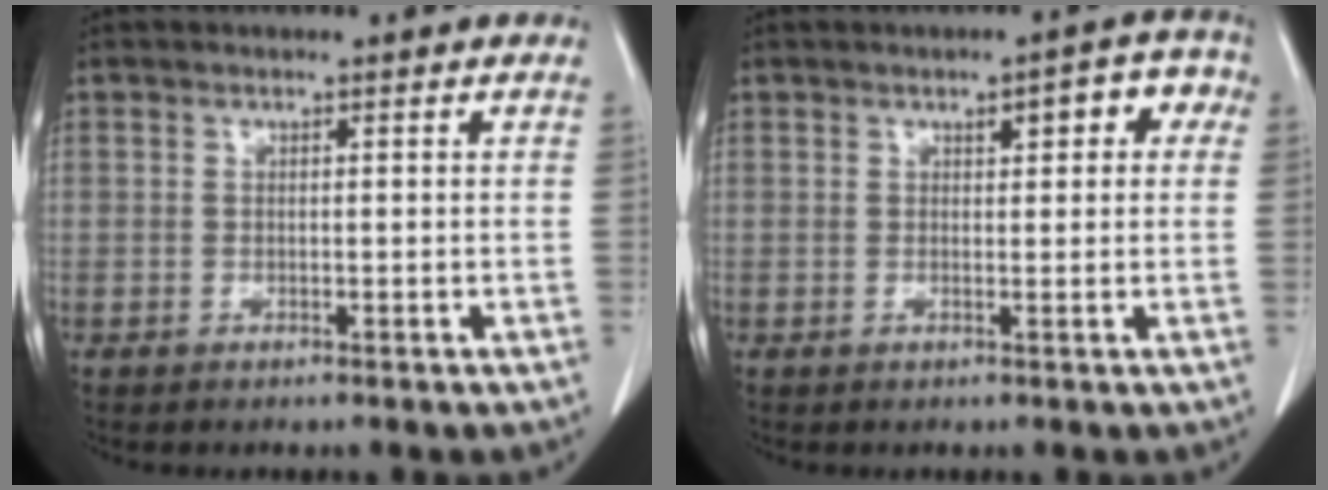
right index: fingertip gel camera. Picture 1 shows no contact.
{"total": 4.7, "force": [1.5, 1.4, 4.2], "torque": [-0.048, 0.021, 0.013]}